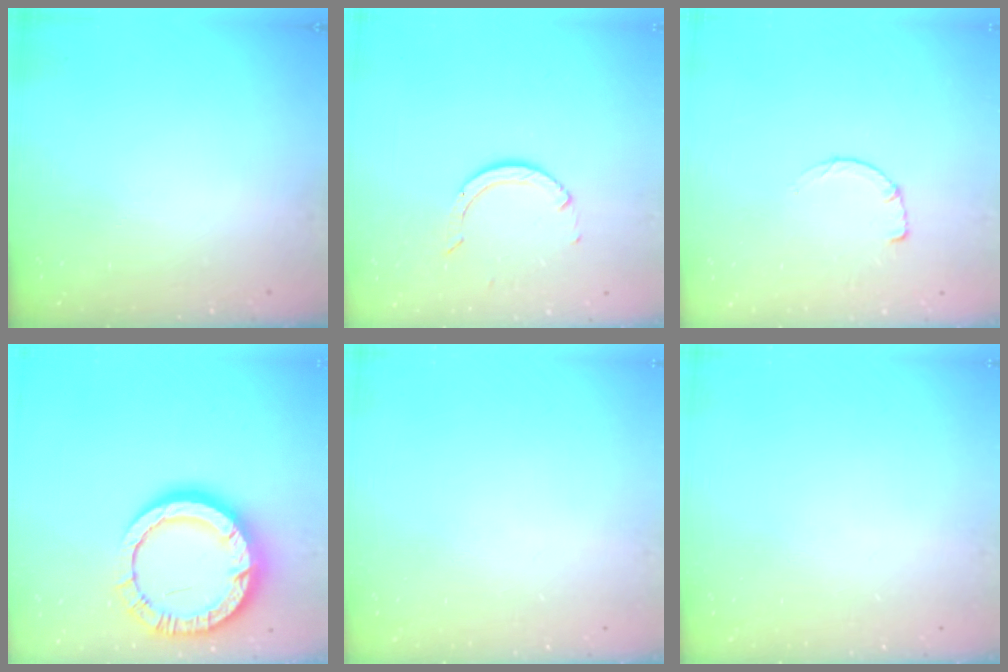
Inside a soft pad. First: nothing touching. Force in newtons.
{"total": 6.7, "press": 6.7, "slide": 0.5}
{"total": 3.0, "press": 3.0, "slide": 0.3}
{"total": 18.9, "press": 18.9, "slide": 1.7}
{"total": 0.0}
{"total": 0.0}